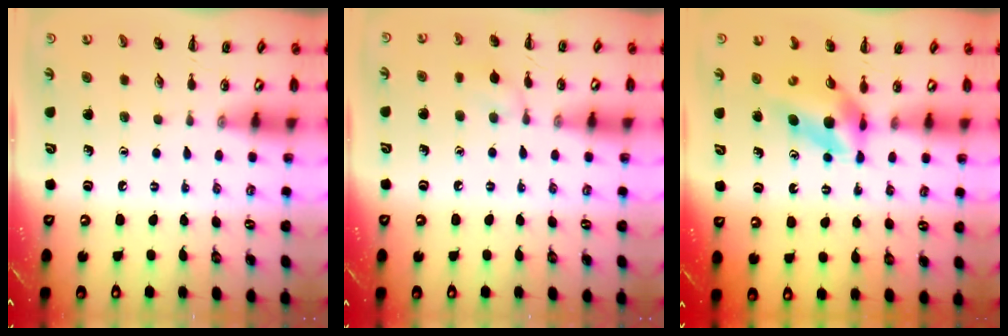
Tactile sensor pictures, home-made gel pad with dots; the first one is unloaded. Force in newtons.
{"total": 6.7, "press": 6.4, "slide": 2.0}
{"total": 5.3, "press": 5.2, "slide": 0.9}